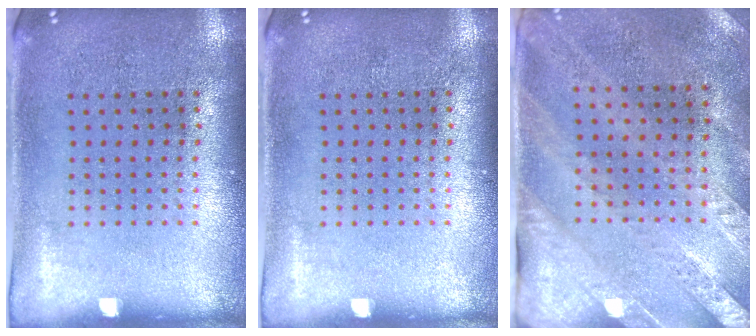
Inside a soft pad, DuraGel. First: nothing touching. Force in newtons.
{"total": 0.0}
{"total": 2.5, "press": 2.1, "slide": 1.3}